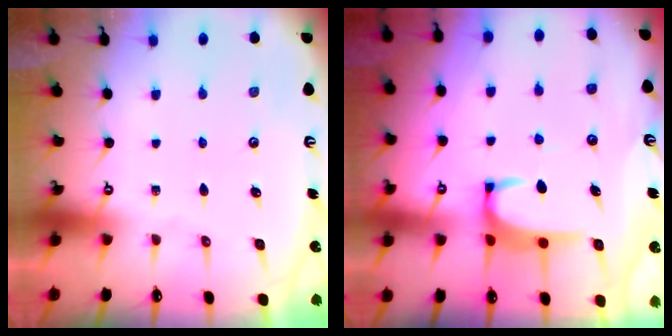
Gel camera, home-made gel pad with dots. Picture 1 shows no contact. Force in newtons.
{"total": 2.5, "press": 2.5, "slide": 0.5}